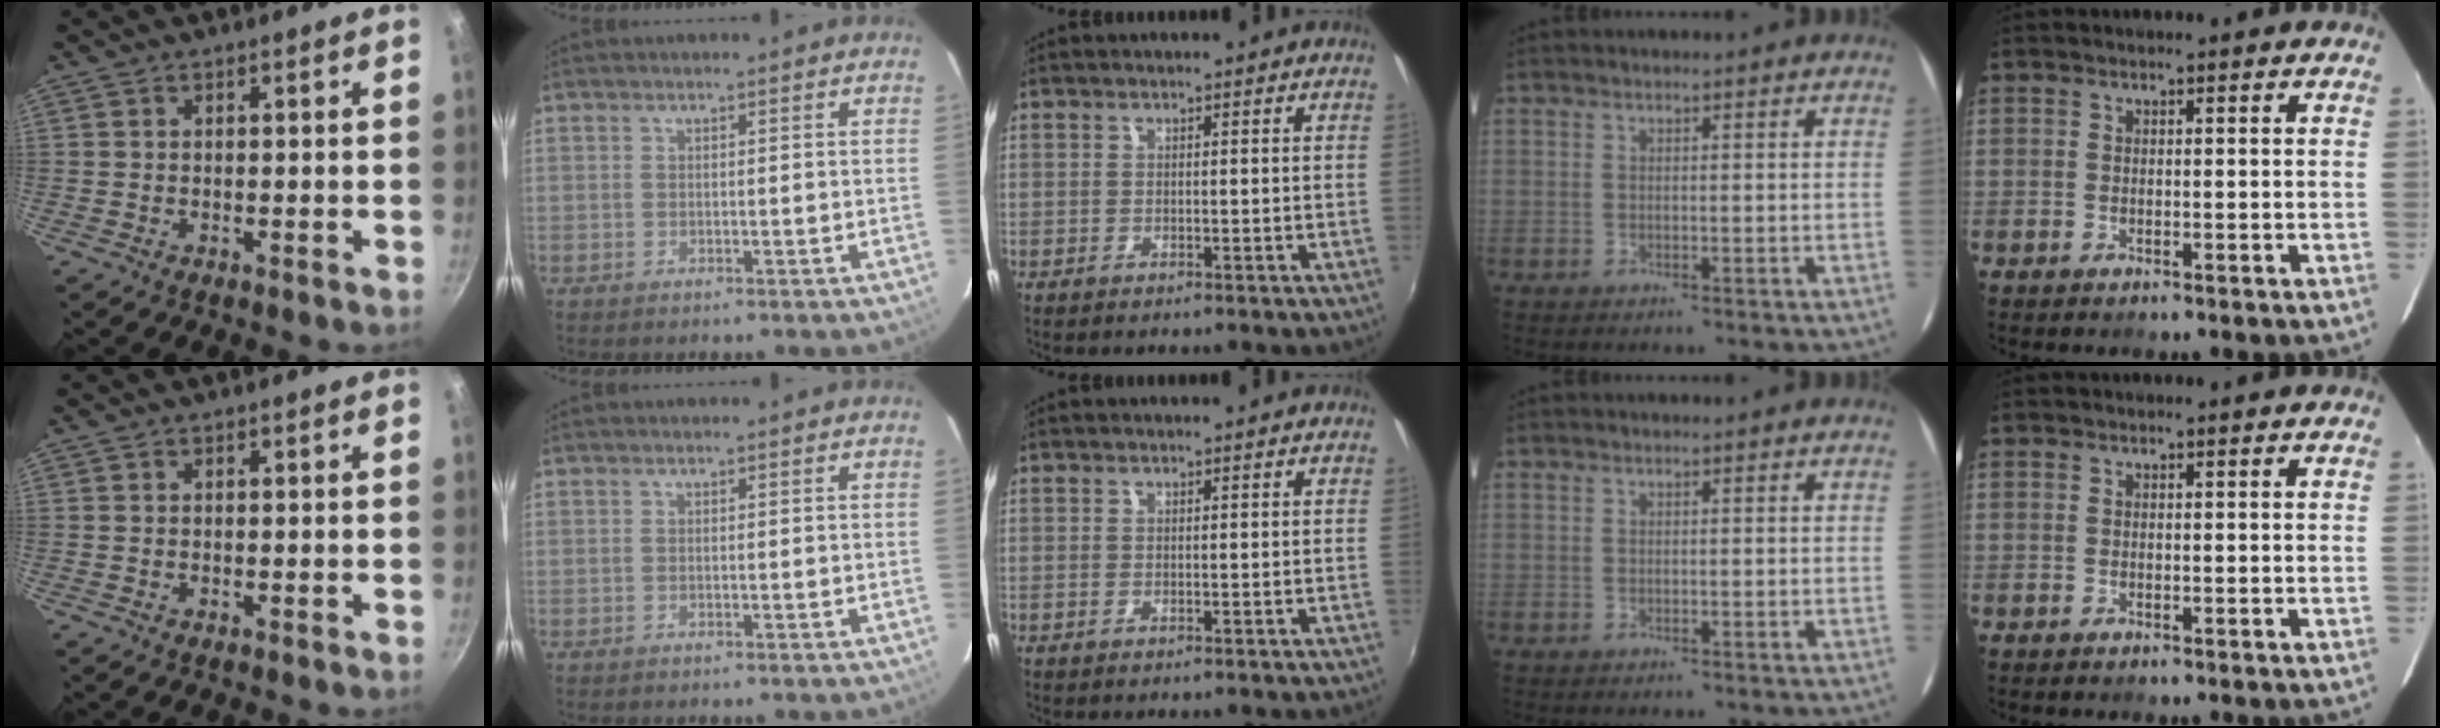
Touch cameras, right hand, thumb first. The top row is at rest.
{}